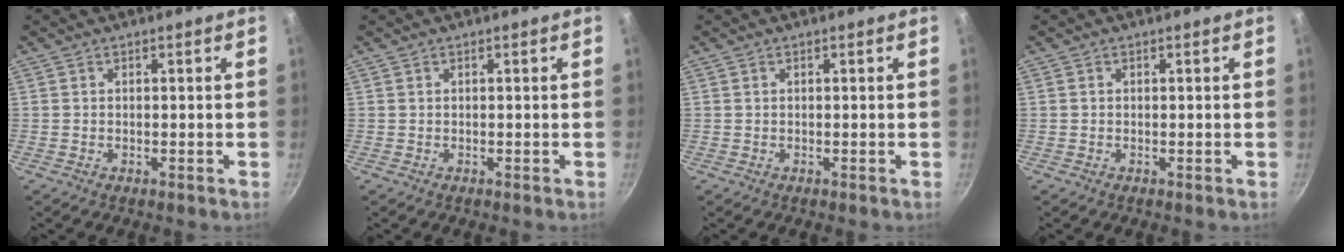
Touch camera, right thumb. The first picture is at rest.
{"total": 0.0}
{"total": 0.0}
{"total": 0.0}